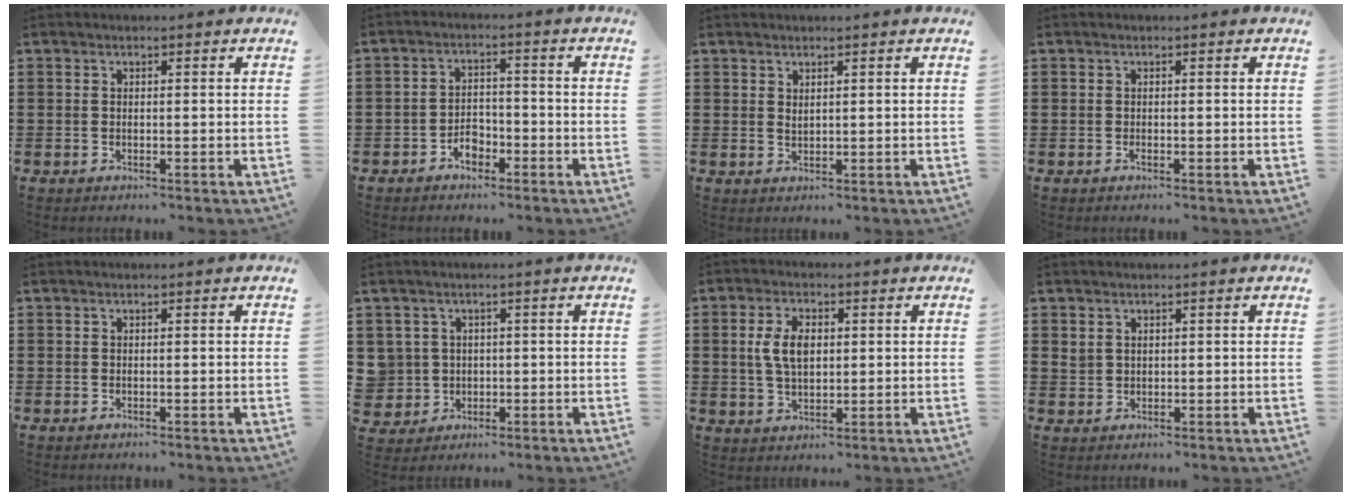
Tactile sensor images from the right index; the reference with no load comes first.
{"total": 3.1, "force": [-2.2, 1.9, 1.1], "torque": [-0.022, 0.006, -0.045]}
{"total": 1.1, "force": [0.9, 0.3, 0.5], "torque": [-0.013, -0.001, 0.017]}
{"total": 0.0}
{"total": 0.0}
{"total": 3.4, "force": [0.3, 3.4, 0.2], "torque": [-0.032, 0.007, 0.002]}
{"total": 5.7, "force": [0.9, 3.0, 4.8], "torque": [-0.114, 0.007, 0.009]}
{"total": 1.5, "force": [1.1, 0.9, 0.2], "torque": [-0.005, 0.003, 0.023]}